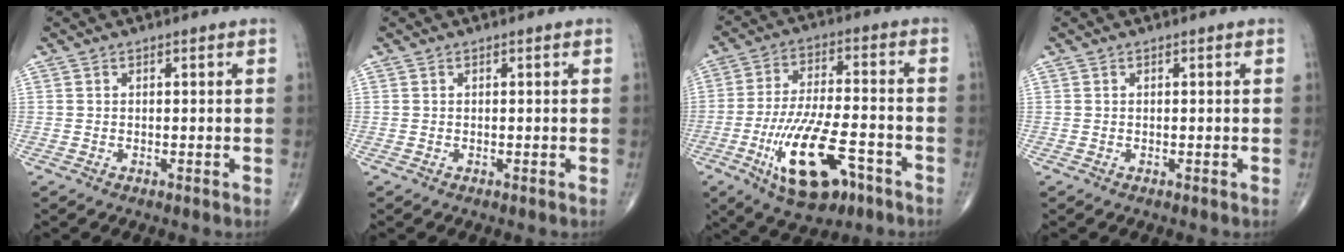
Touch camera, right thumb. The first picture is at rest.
{"total": 0.0}
{"total": 16.2, "force": [-7.1, 6.4, 13.0], "torque": [-0.236, 0.025, -0.113]}
{"total": 0.0}